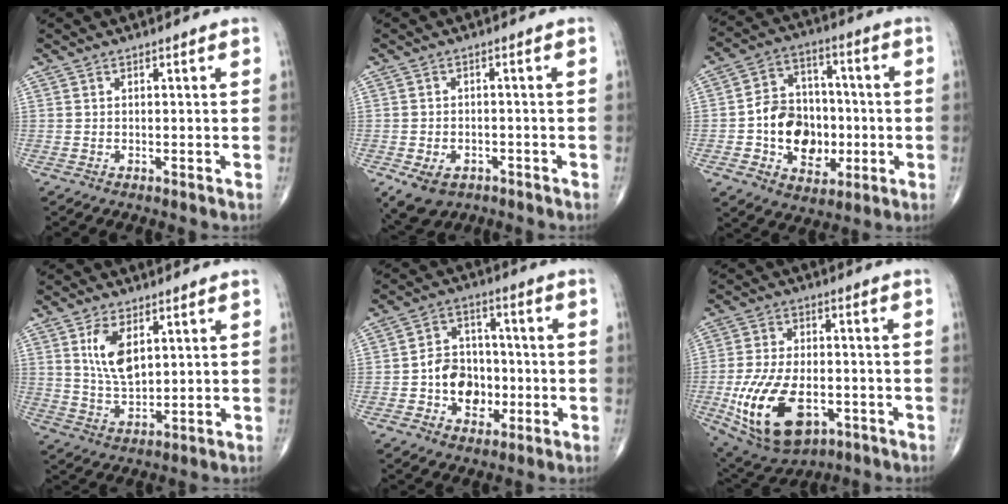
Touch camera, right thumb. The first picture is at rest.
{"total": 7.1, "force": [-3.6, 4.9, 3.6], "torque": [-0.061, 0.014, -0.047]}
{"total": 15.6, "force": [-2.5, 11.8, 10.0], "torque": [-0.109, 0.028, -0.037]}
{"total": 8.5, "force": [3.0, 4.5, 6.6], "torque": [-0.110, -0.016, 0.065]}
{"total": 11.2, "force": [-2.2, 8.7, 6.7], "torque": [-0.063, 0.029, -0.037]}
{"total": 18.3, "force": [-5.5, 10.5, 13.9], "torque": [-0.253, 0.007, -0.078]}